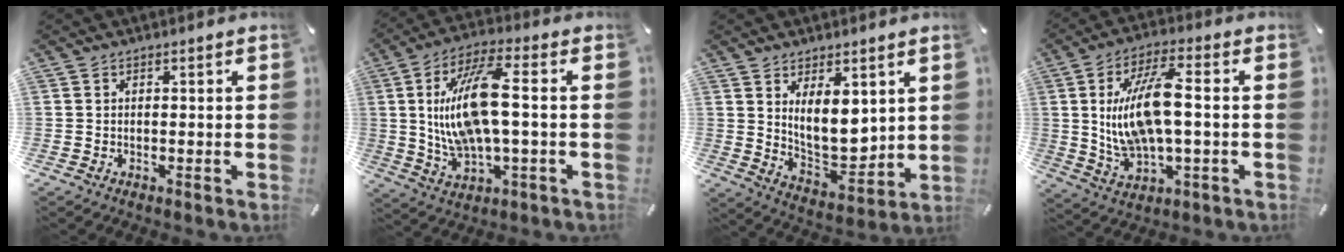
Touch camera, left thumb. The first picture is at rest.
{"total": 17.4, "force": [1.2, 6.7, 16.0], "torque": [-0.328, 0.000, 0.019]}
{"total": 10.4, "force": [4.8, 5.9, 7.0], "torque": [-0.096, -0.039, 0.087]}
{"total": 15.8, "force": [1.2, 6.5, 14.3], "torque": [-0.301, -0.004, 0.019]}